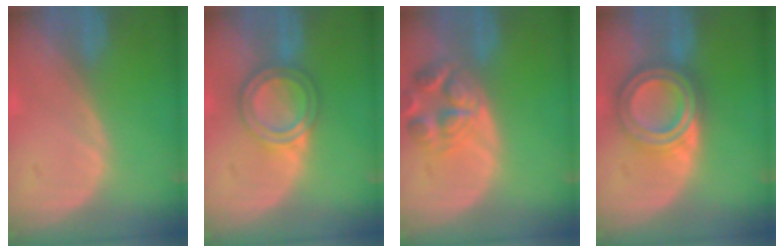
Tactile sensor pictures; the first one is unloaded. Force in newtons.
{"total": 6.2, "press": 5.4, "slide": 3.0}
{"total": 7.1, "press": 6.4, "slide": 3.2}
{"total": 7.7, "press": 7.6, "slide": 0.5}